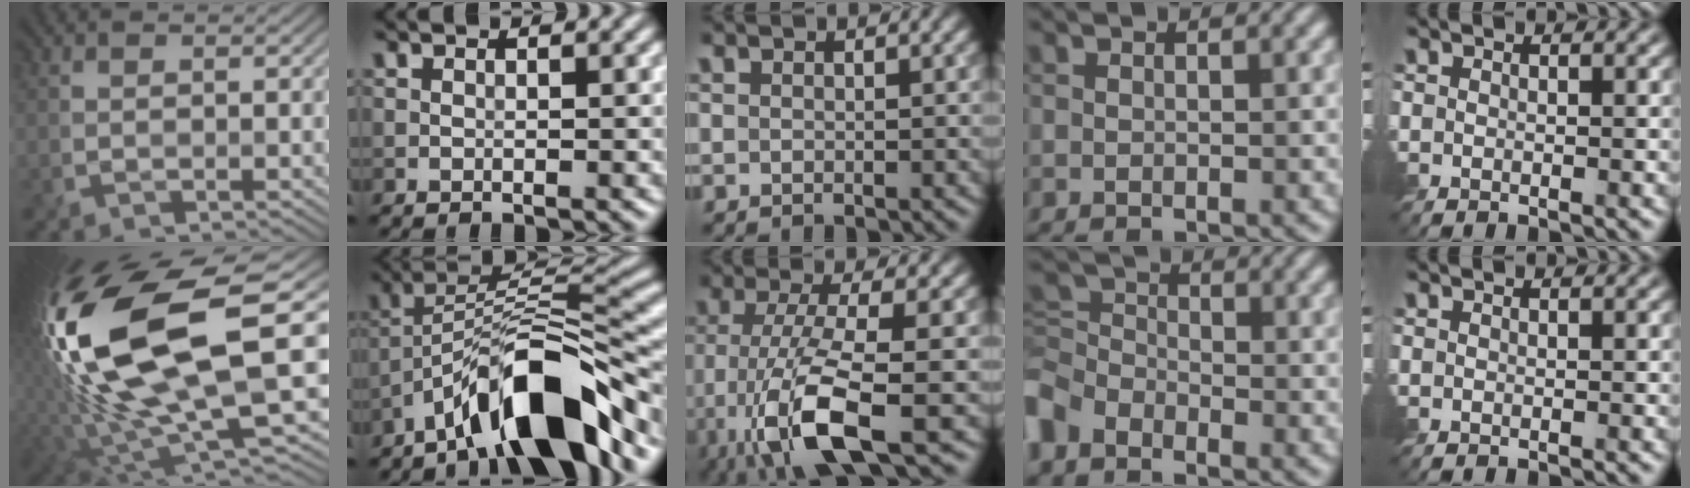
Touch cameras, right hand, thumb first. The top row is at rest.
{"thumb": {"total": 20.0, "force": [4.1, 6.8, 18.3], "torque": [-0.399, -0.016, 0.074]}, "index": {"total": 11.7, "force": [-7.4, 3.0, 8.6], "torque": [-0.128, 0.018, -0.133]}, "middle": {"total": 9.8, "force": [-4.4, 2.5, 8.4], "torque": [-0.167, -0.012, -0.085]}, "ring": {"total": 4.1, "force": [-2.9, 2.5, 1.5], "torque": [-0.038, 0.004, -0.079]}}